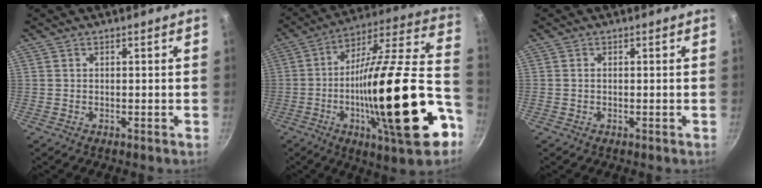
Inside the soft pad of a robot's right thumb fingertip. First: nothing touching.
{"total": 31.8, "force": [-8.7, 7.8, 29.5], "torque": [-0.437, 0.017, -0.142]}
{"total": 0.5, "force": [0.0, 0.3, 0.4], "torque": [-0.008, 0.003, -0.001]}